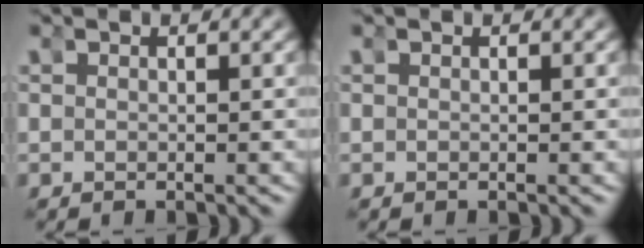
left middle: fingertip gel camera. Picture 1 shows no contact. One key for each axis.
{"total": 0.0}